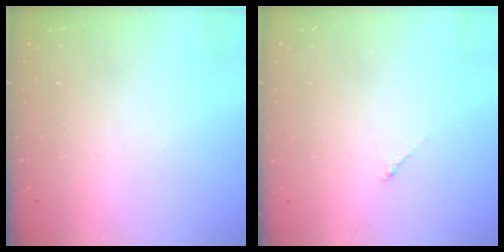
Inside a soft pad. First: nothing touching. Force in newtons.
{"total": 0.8, "press": 0.6, "slide": 0.4}